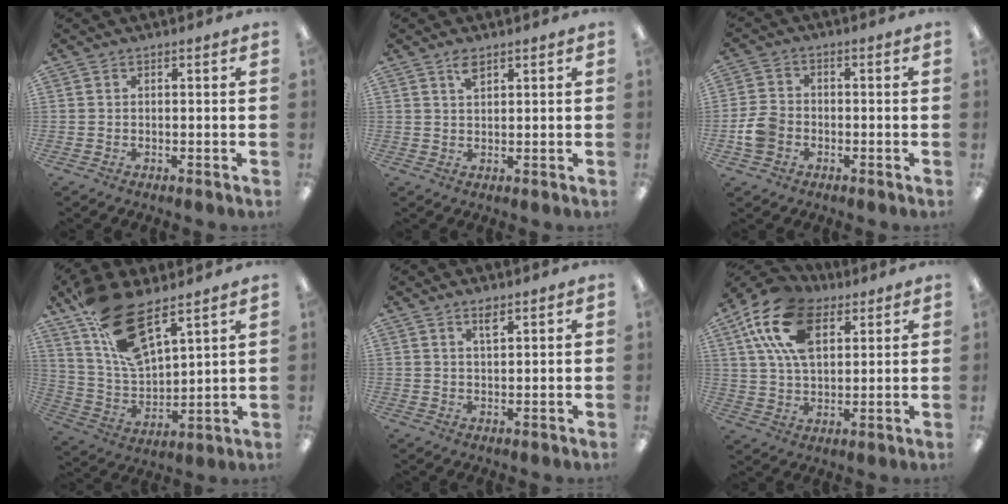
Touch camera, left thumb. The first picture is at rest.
{"total": 2.6, "force": [1.9, 1.0, 1.4], "torque": [-0.025, -0.002, 0.034]}
{"total": 6.1, "force": [-1.9, 4.8, 3.2], "torque": [-0.066, 0.012, -0.033]}
{"total": 18.0, "force": [12.0, 6.9, 11.5], "torque": [-0.239, -0.059, 0.219]}
{"total": 3.0, "force": [2.1, 0.9, 1.9], "torque": [-0.035, 0.000, 0.036]}
{"total": 18.2, "force": [8.8, 10.3, 12.1], "torque": [-0.257, -0.013, 0.154]}